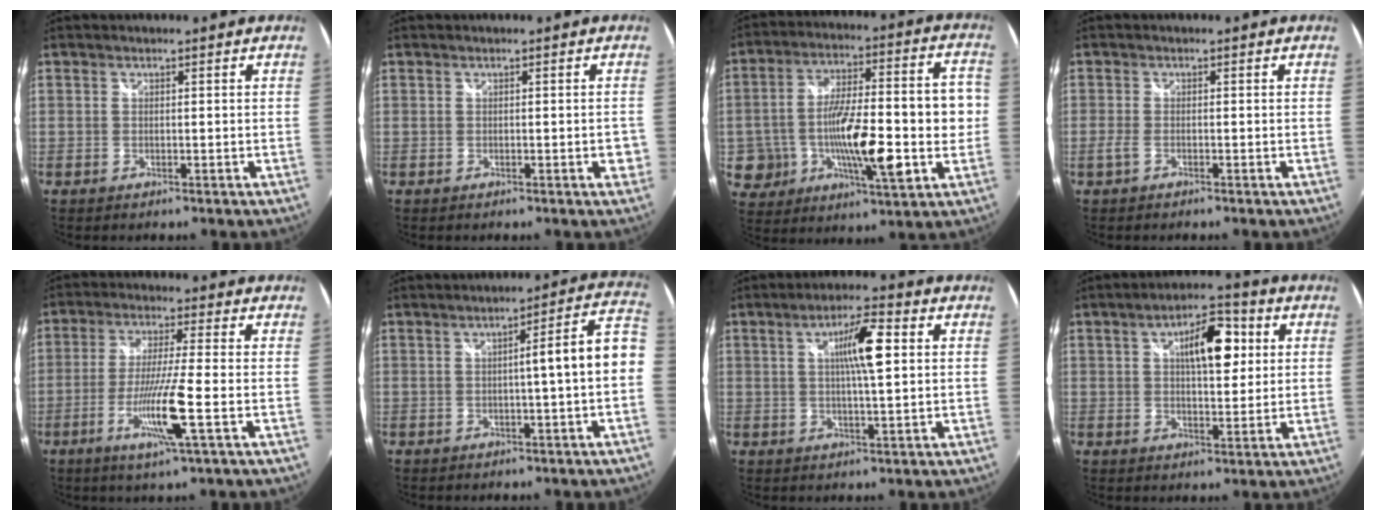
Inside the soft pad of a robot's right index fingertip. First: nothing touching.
{"total": 1.9, "force": [-0.6, 0.8, 1.6], "torque": [-0.015, 0.003, -0.006]}
{"total": 21.5, "force": [-3.2, 8.6, 19.4], "torque": [-0.354, 0.004, -0.035]}
{"total": 1.7, "force": [-1.0, 0.5, 1.2], "torque": [-0.029, -0.004, -0.022]}
{"total": 9.8, "force": [-3.5, -1.0, 9.1], "torque": [-0.186, -0.017, -0.066]}
{"total": 7.3, "force": [-0.9, -0.4, 7.2], "torque": [-0.073, 0.031, 0.001]}
{"total": 7.9, "force": [1.6, 1.2, 7.6], "torque": [-0.125, 0.006, 0.027]}
{"total": 9.8, "force": [2.7, 3.9, 8.6], "torque": [-0.130, 0.022, 0.042]}